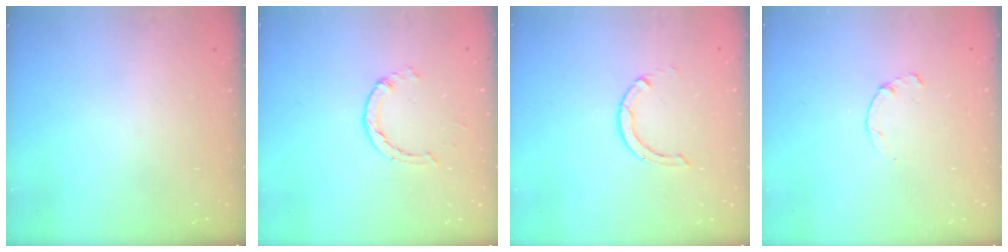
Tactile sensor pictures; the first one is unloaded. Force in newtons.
{"total": 1.4, "press": 1.4, "slide": 0.2}
{"total": 2.9, "press": 2.9, "slide": 0.4}
{"total": 0.9, "press": 0.8, "slide": 0.3}